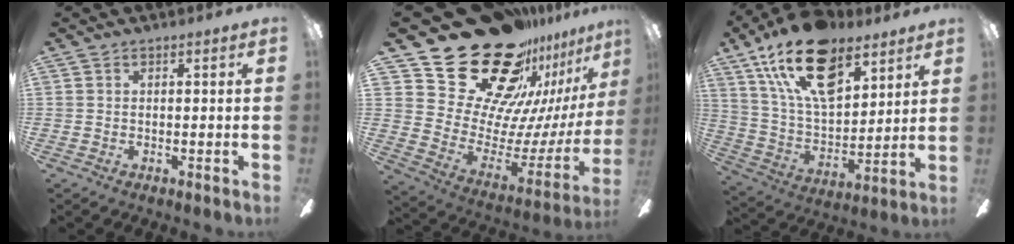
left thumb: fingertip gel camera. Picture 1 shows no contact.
{"total": 30.8, "force": [21.9, 15.8, 14.8], "torque": [-0.213, -0.177, 0.435]}
{"total": 22.1, "force": [12.8, 11.6, 13.8], "torque": [-0.254, -0.061, 0.225]}